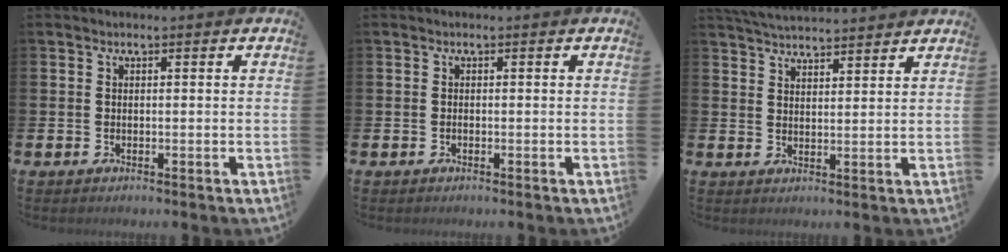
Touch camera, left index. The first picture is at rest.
{"total": 0.0}
{"total": 4.5, "force": [4.5, 0.1, 0.4], "torque": [-0.016, -0.024, 0.082]}